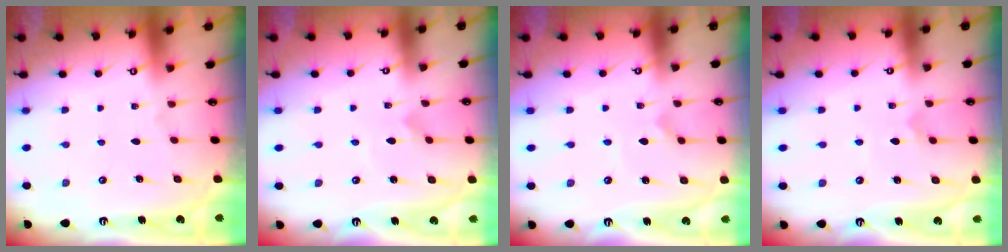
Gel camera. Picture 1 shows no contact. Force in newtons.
{"total": 1.7, "press": 1.7, "slide": 0.1}
{"total": 1.6, "press": 1.6, "slide": 0.1}
{"total": 2.8, "press": 2.8, "slide": 0.4}